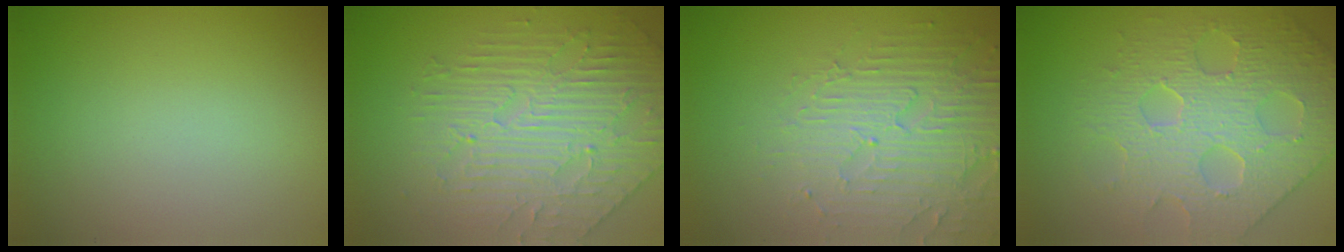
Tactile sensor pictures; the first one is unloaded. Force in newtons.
{"total": 4.4, "press": 4.3, "slide": 0.8}
{"total": 4.5, "press": 4.3, "slide": 1.3}
{"total": 5.3, "press": 4.9, "slide": 2.0}